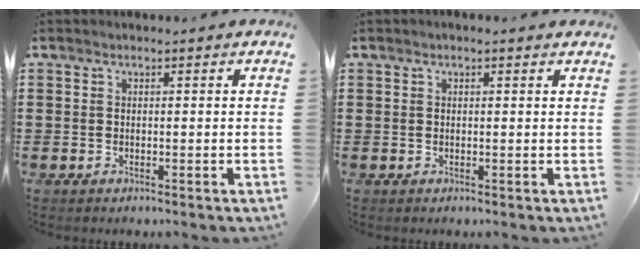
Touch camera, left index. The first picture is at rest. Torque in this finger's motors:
{"motor_torque": [2.01, -0.13, 0.84, 0.15]}